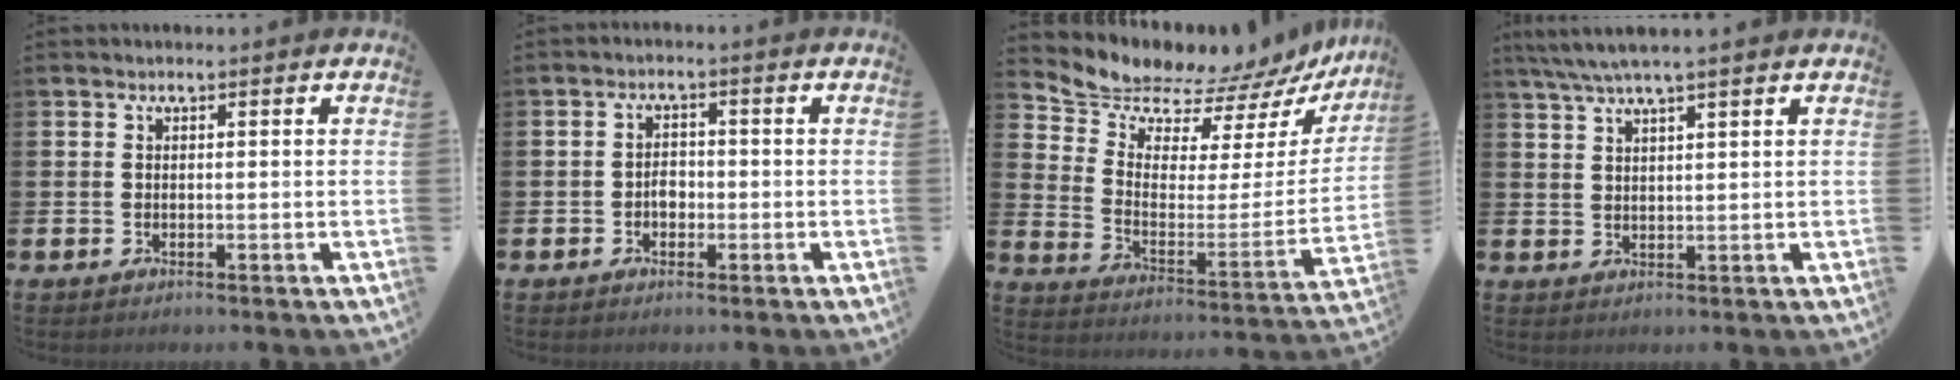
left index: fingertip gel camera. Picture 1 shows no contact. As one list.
[{"total": 2.1, "force": [-0.7, 1.6, 1.2], "torque": [-0.016, 0.003, -0.016]}, {"total": 8.2, "force": [7.6, 2.8, 0.8], "torque": [-0.060, -0.075, 0.127]}, {"total": 4.1, "force": [3.5, -0.1, 2.1], "torque": [-0.050, -0.005, 0.064]}]